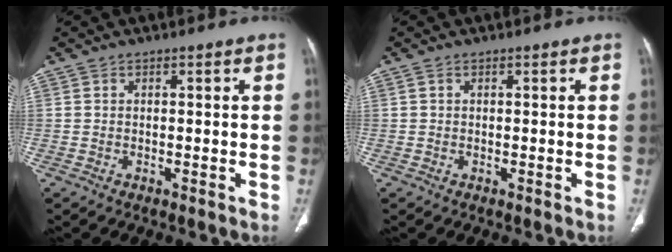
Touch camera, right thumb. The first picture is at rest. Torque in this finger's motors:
{"motor_torque": [-0.58, -0.06, -0.04, -0.12, -0.01]}